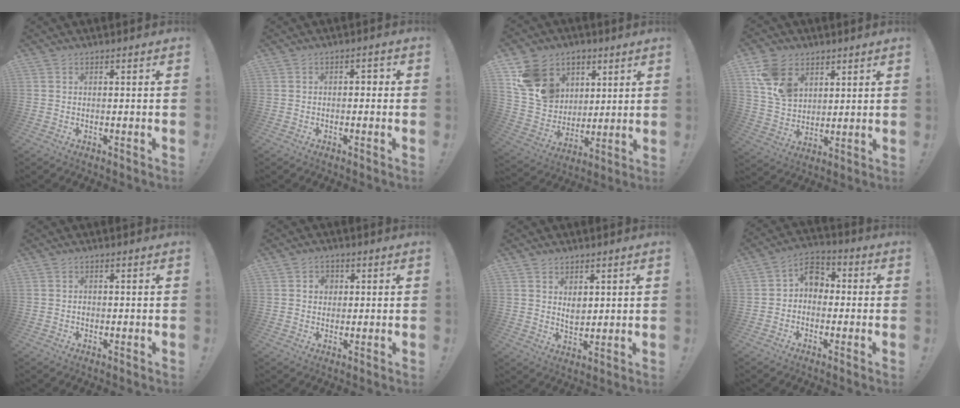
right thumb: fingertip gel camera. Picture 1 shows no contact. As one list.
[{"total": 1.8, "force": [-1.0, 1.1, 1.1], "torque": [-0.011, 0.008, -0.021]}, {"total": 15.6, "force": [7.1, 12.9, 5.3], "torque": [-0.091, -0.026, 0.156]}, {"total": 13.0, "force": [6.8, 9.5, 5.6], "torque": [-0.094, -0.025, 0.138]}, {"total": 0.7, "force": [-0.4, 0.5, 0.3], "torque": [-0.006, 0.001, -0.008]}, {"total": 3.4, "force": [0.6, 3.0, 1.4], "torque": [-0.017, 0.001, 0.009]}, {"total": 4.6, "force": [2.4, 3.3, 2.2], "torque": [-0.023, -0.013, 0.039]}, {"total": 7.3, "force": [0.0, 5.9, 4.3], "torque": [-0.075, 0.023, 0.007]}]